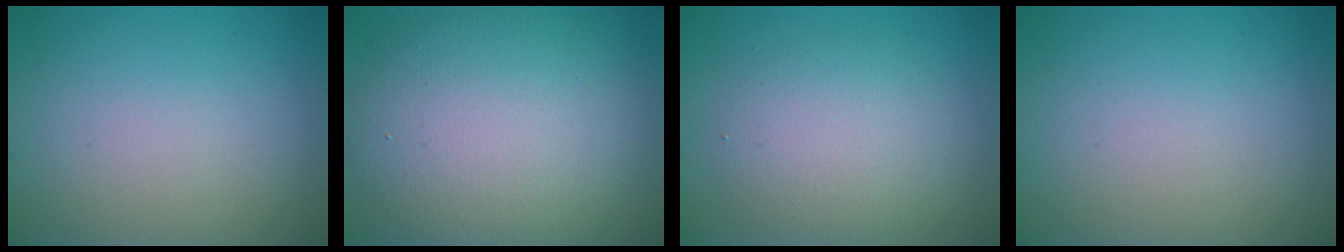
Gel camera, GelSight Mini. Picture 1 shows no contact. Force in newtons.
{"total": 13.1, "press": 13.1, "slide": 0.4}
{"total": 4.2, "press": 4.2, "slide": 0.0}
{"total": 0.0}